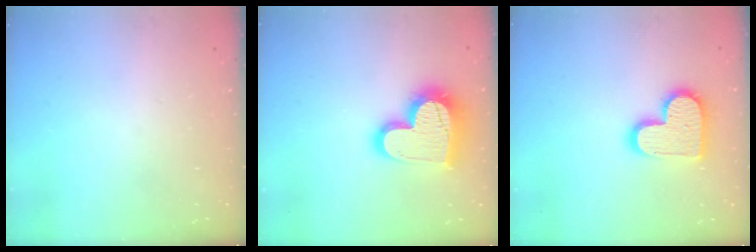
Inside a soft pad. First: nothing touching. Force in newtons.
{"total": 20.1, "press": 20.0, "slide": 1.5}
{"total": 14.4, "press": 14.4, "slide": 1.0}